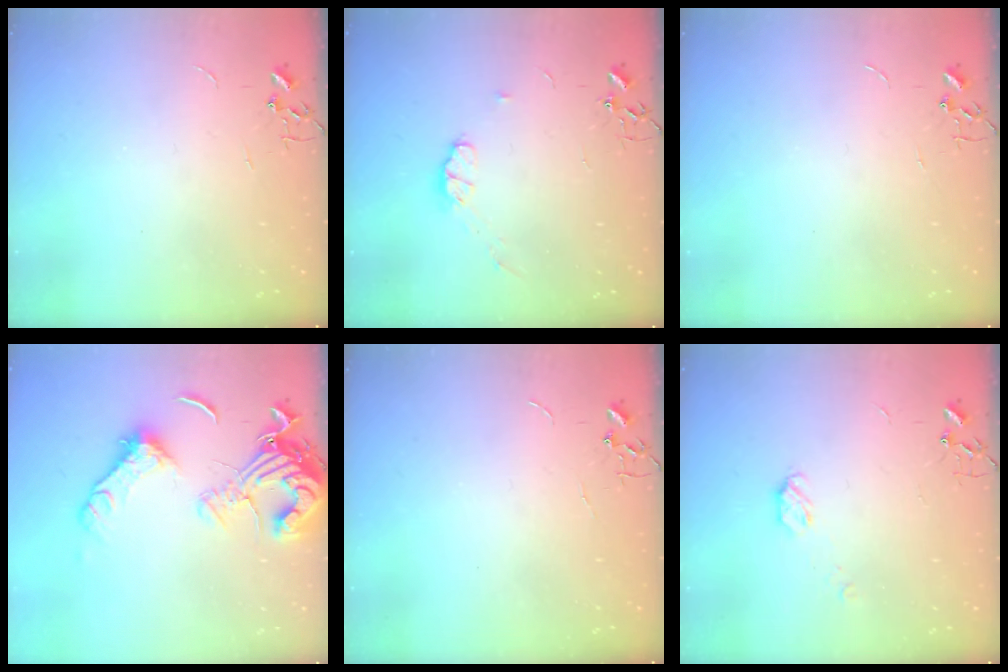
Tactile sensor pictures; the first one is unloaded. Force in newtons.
{"total": 5.8, "press": 5.7, "slide": 0.9}
{"total": 0.0}
{"total": 18.8, "press": 18.7, "slide": 2.3}
{"total": 0.0}
{"total": 4.8, "press": 4.8, "slide": 0.7}